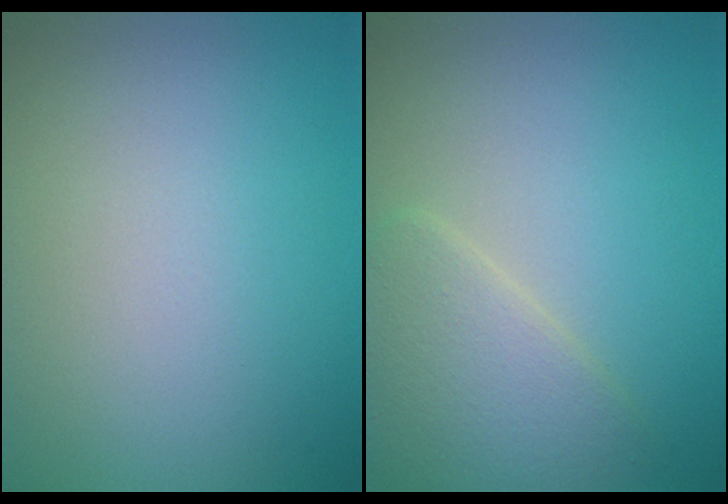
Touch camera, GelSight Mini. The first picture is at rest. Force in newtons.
{"total": 3.8, "press": 3.8, "slide": 0.2}